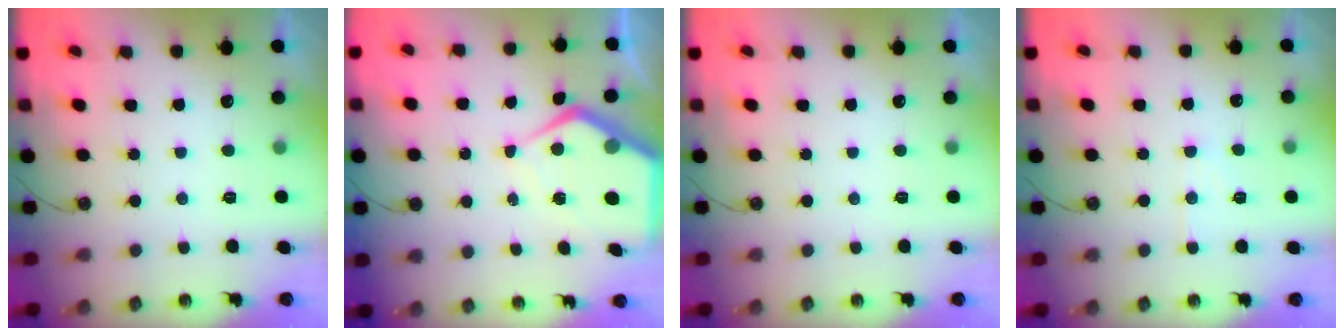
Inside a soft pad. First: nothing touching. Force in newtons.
{"total": 9.7, "press": 9.7, "slide": 0.9}
{"total": 0.0}
{"total": 5.3, "press": 5.3, "slide": 0.4}